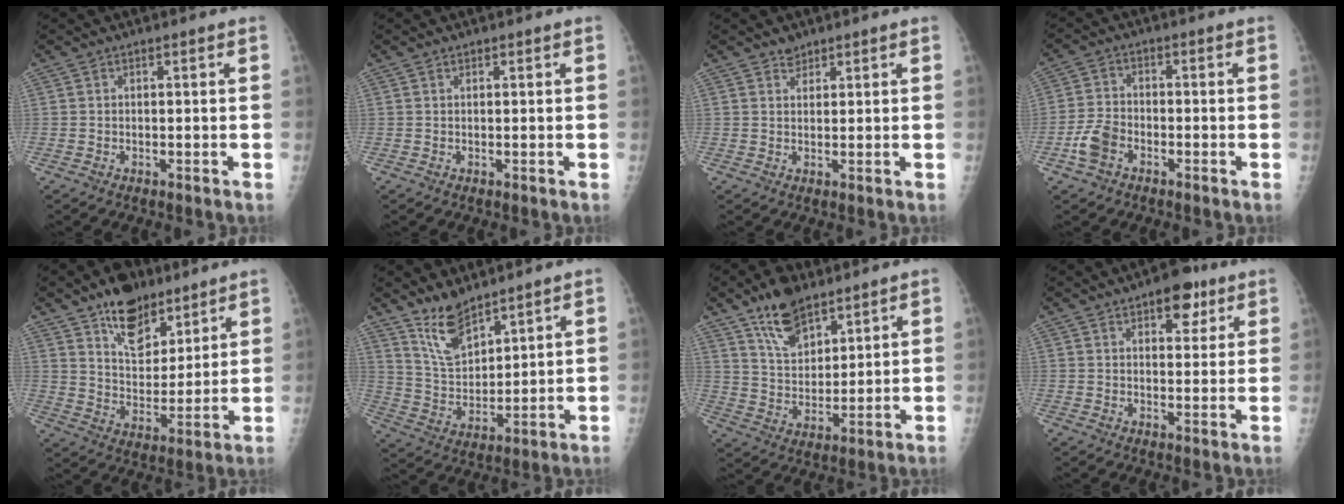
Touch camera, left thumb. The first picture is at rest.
{"total": 0.0}
{"total": 1.7, "force": [1.4, 0.9, 0.1], "torque": [0.013, -0.010, 0.019]}
{"total": 5.6, "force": [-2.7, 3.7, 3.2], "torque": [-0.065, 0.015, -0.055]}
{"total": 13.6, "force": [9.1, 7.4, 6.9], "torque": [-0.071, -0.057, 0.156]}
{"total": 9.0, "force": [7.2, 3.5, 4.2], "torque": [-0.060, -0.055, 0.154]}
{"total": 11.0, "force": [7.6, 5.4, 5.9], "torque": [-0.081, -0.041, 0.145]}
{"total": 7.4, "force": [4.2, 3.8, 4.7], "torque": [-0.033, -0.014, 0.052]}